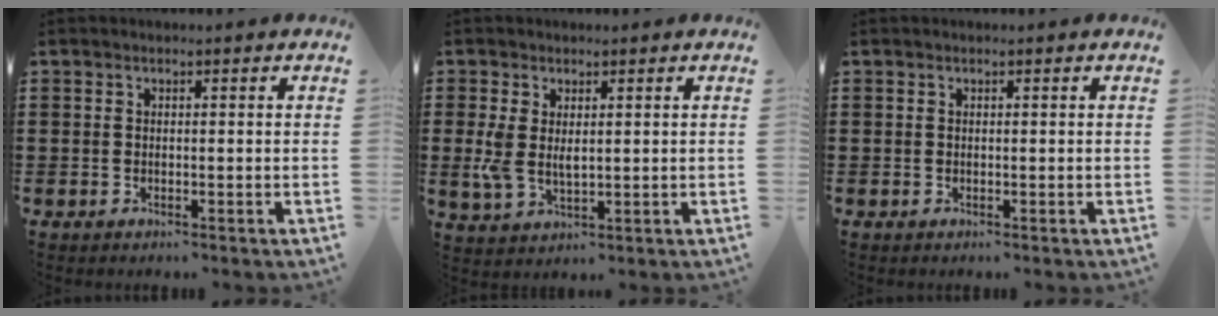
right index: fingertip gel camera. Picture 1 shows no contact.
{"total": 4.3, "force": [0.7, 2.4, 3.5], "torque": [-0.079, 0.004, 0.012]}
{"total": 0.0}